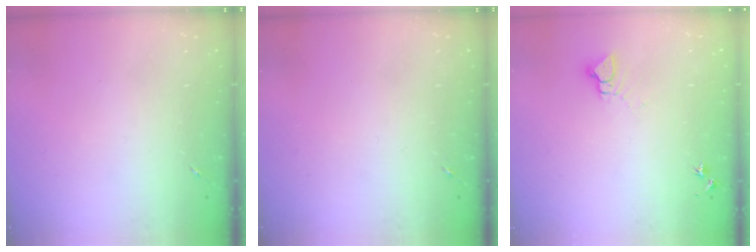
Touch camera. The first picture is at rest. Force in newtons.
{"total": 0.0}
{"total": 4.4, "press": 4.3, "slide": 0.4}